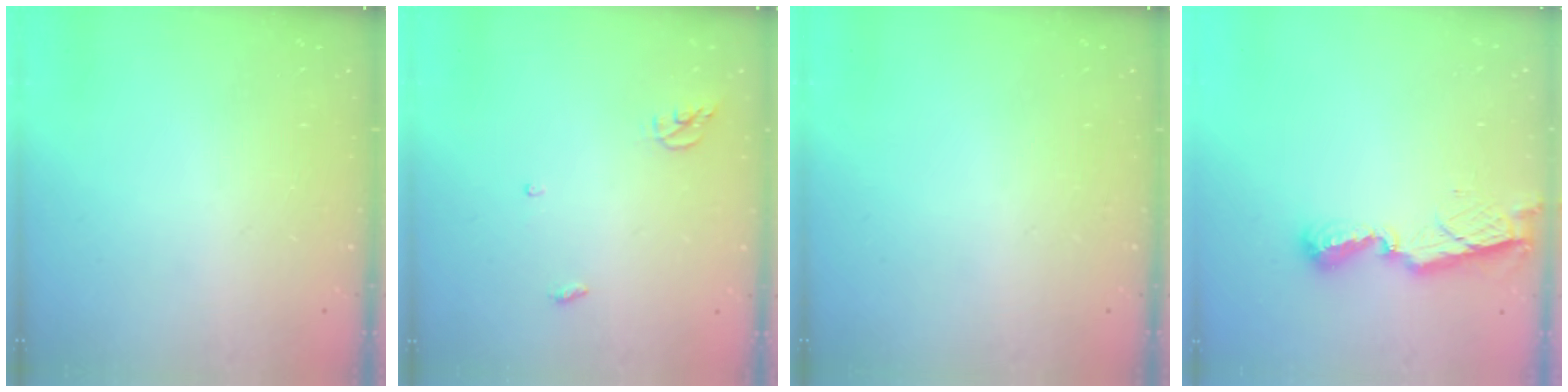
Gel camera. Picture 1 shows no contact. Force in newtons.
{"total": 3.8, "press": 3.7, "slide": 0.2}
{"total": 0.0}
{"total": 7.9, "press": 7.8, "slide": 0.3}